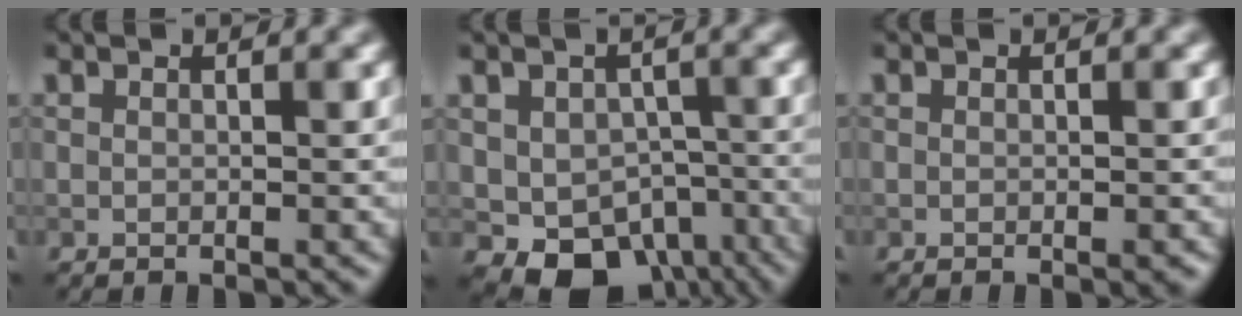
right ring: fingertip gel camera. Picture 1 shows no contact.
{"total": 8.1, "force": [-4.1, 5.5, 4.3], "torque": [-0.058, -0.022, -0.053]}
{"total": 0.6, "force": [-0.3, 0.1, 0.5], "torque": [-0.006, 0.000, -0.003]}